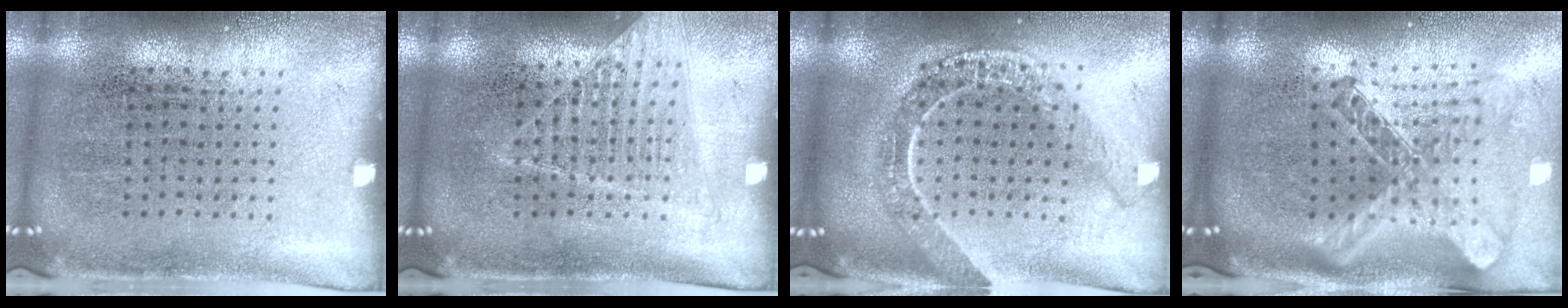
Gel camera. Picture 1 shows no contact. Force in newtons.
{"total": 1.1, "press": 1.1, "slide": 0.2}
{"total": 2.2, "press": 1.8, "slide": 1.2}
{"total": 2.7, "press": 2.0, "slide": 1.9}